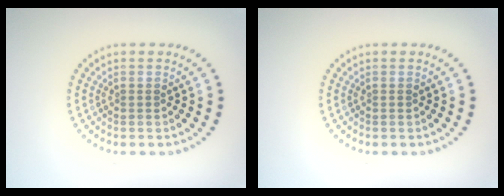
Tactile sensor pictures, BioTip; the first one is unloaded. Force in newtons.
{"total": 0.0}